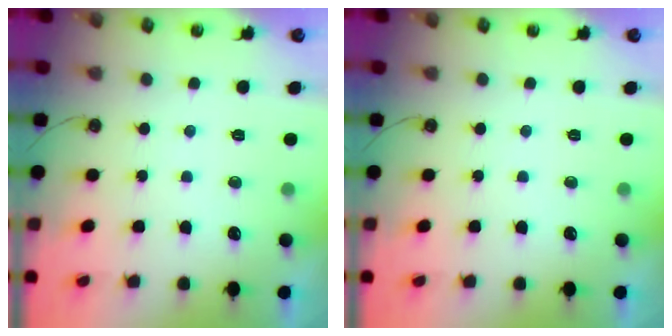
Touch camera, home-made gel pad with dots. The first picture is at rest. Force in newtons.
{"total": 0.0}